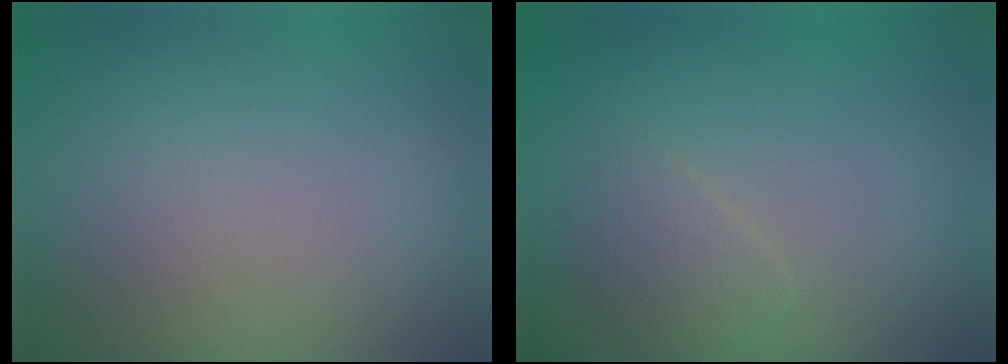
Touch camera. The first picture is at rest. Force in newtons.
{"total": 1.5, "press": 1.5, "slide": 0.1}